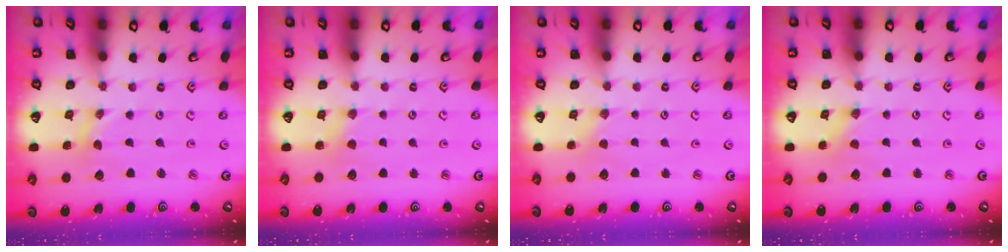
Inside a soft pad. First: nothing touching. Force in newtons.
{"total": 2.9, "press": 2.9, "slide": 0.4}
{"total": 0.8, "press": 0.8, "slide": 0.3}
{"total": 0.0}